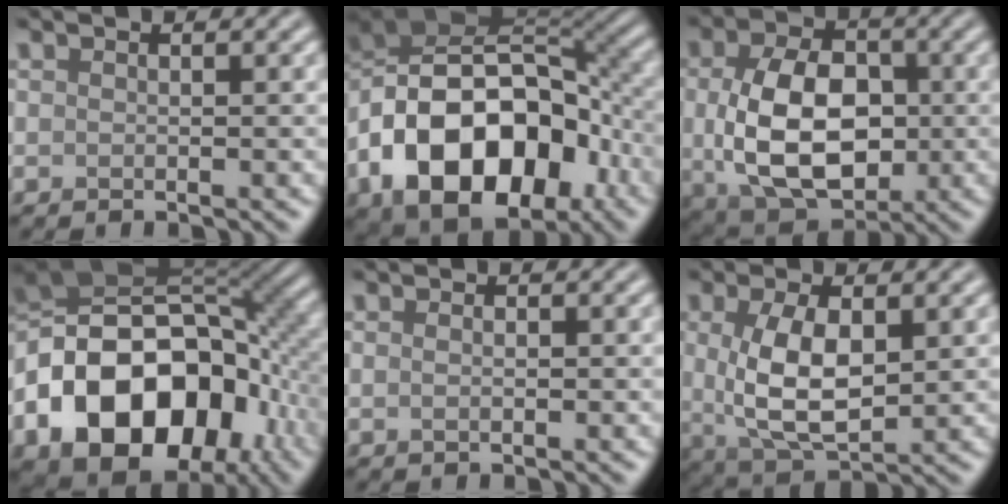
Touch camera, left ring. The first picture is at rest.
{"total": 16.0, "force": [-6.0, 10.2, 10.8], "torque": [-0.181, 0.001, -0.112]}
{"total": 10.2, "force": [-0.4, 6.7, 7.7], "torque": [-0.152, -0.011, 0.000]}
{"total": 17.3, "force": [-5.6, 12.1, 11.0], "torque": [-0.196, -0.002, -0.099]}
{"total": 1.0, "force": [0.0, 0.6, 0.8], "torque": [-0.012, -0.004, -0.001]}
{"total": 6.5, "force": [0.6, 3.1, 5.7], "torque": [-0.120, -0.006, 0.016]}